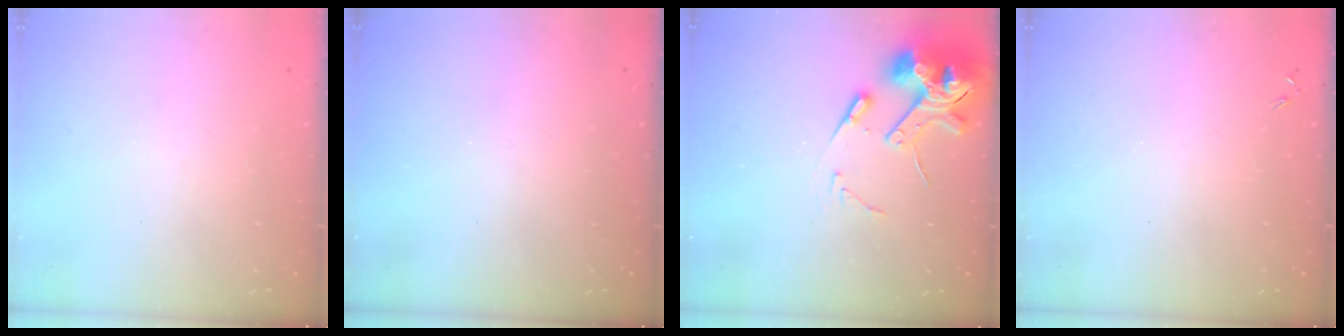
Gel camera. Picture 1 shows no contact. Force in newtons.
{"total": 0.0}
{"total": 14.2, "press": 14.1, "slide": 1.9}
{"total": 0.0}